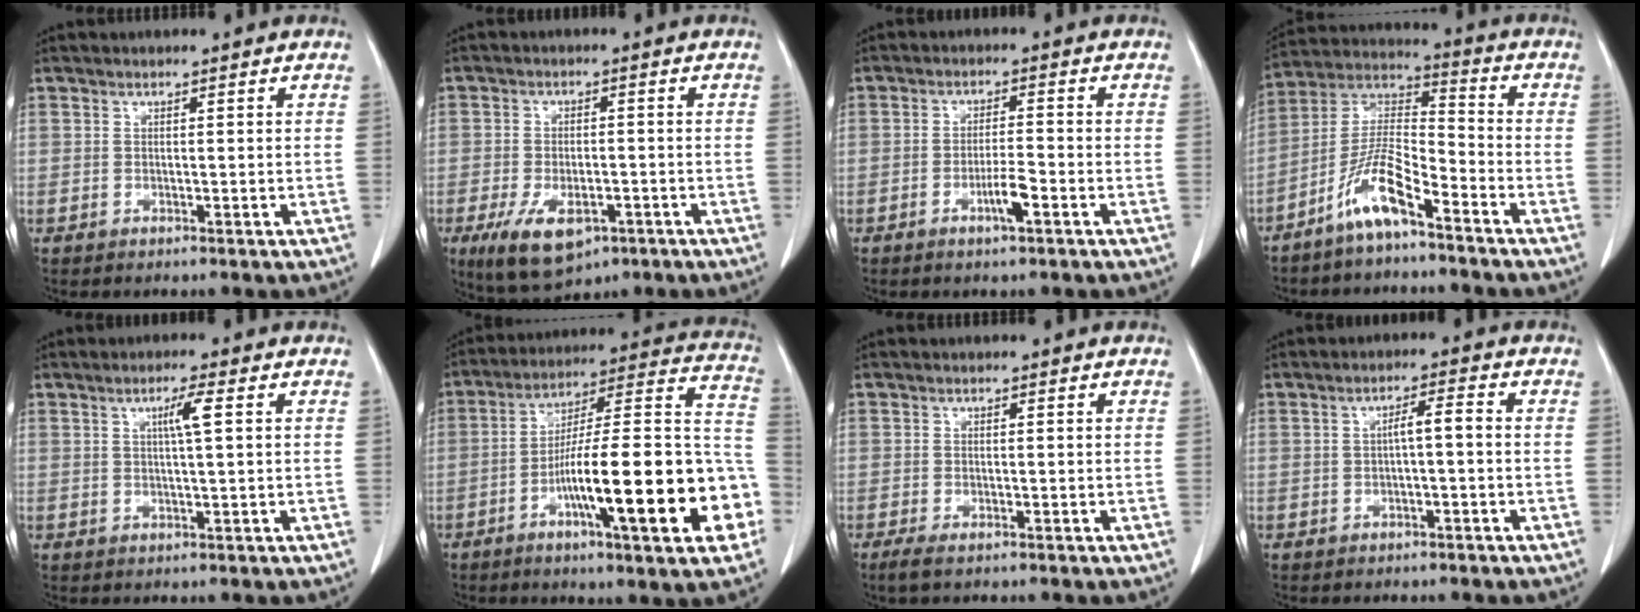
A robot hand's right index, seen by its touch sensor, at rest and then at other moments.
{"total": 8.9, "force": [-4.4, 4.2, 6.5], "torque": [-0.116, -0.013, -0.063]}
{"total": 3.8, "force": [-1.8, 0.3, 3.3], "torque": [-0.061, -0.003, -0.034]}
{"total": 9.8, "force": [-6.3, 1.7, 7.4], "torque": [-0.158, 0.003, -0.126]}
{"total": 3.3, "force": [0.9, -0.3, 3.1], "torque": [-0.056, 0.000, 0.014]}
{"total": 24.0, "force": [-8.0, 2.9, 22.4], "torque": [-0.276, 0.014, -0.119]}
{"total": 1.8, "force": [-0.9, 0.2, 1.5], "torque": [-0.033, -0.008, -0.016]}
{"total": 2.9, "force": [-0.3, 0.3, 2.9], "torque": [-0.047, 0.009, -0.005]}